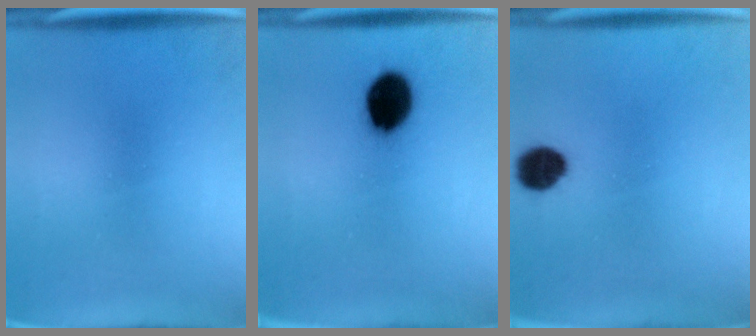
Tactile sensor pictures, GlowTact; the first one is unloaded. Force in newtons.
{"total": 10.9}
{"total": 7.0}